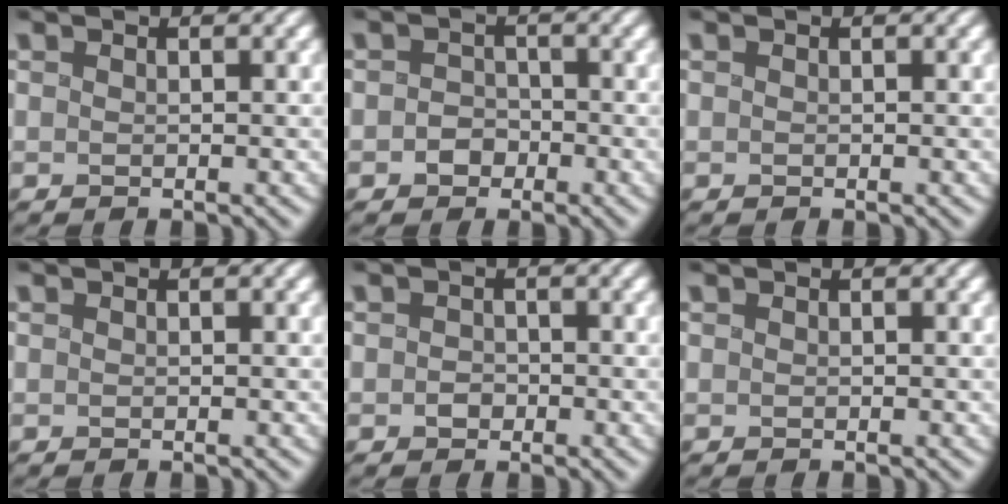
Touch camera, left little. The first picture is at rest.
{"total": 2.0, "force": [-1.1, 1.5, 0.7], "torque": [-0.005, -0.001, -0.024]}
{"total": 0.0}
{"total": 0.0}
{"total": 1.3, "force": [-0.6, 1.0, 0.6], "torque": [-0.008, -0.002, -0.017]}
{"total": 0.0}